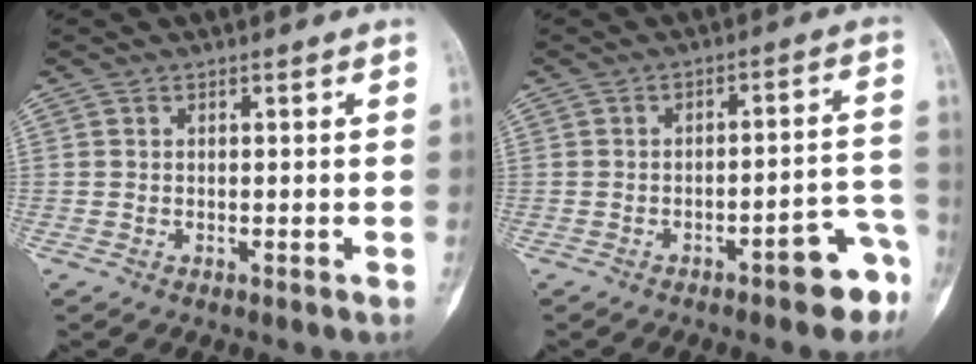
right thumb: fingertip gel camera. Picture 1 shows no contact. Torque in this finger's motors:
{"motor_torque": [1.23, 0.47, 0.58, -0.60, 0.22]}